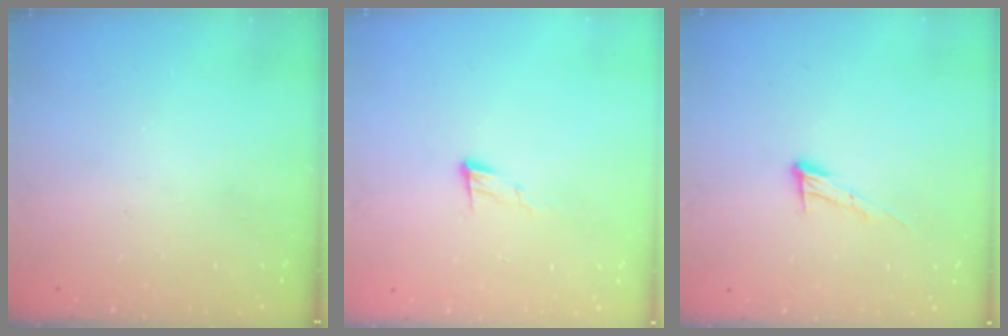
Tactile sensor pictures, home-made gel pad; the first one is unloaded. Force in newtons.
{"total": 6.2, "press": 6.2, "slide": 0.6}
{"total": 8.4, "press": 8.4, "slide": 0.4}